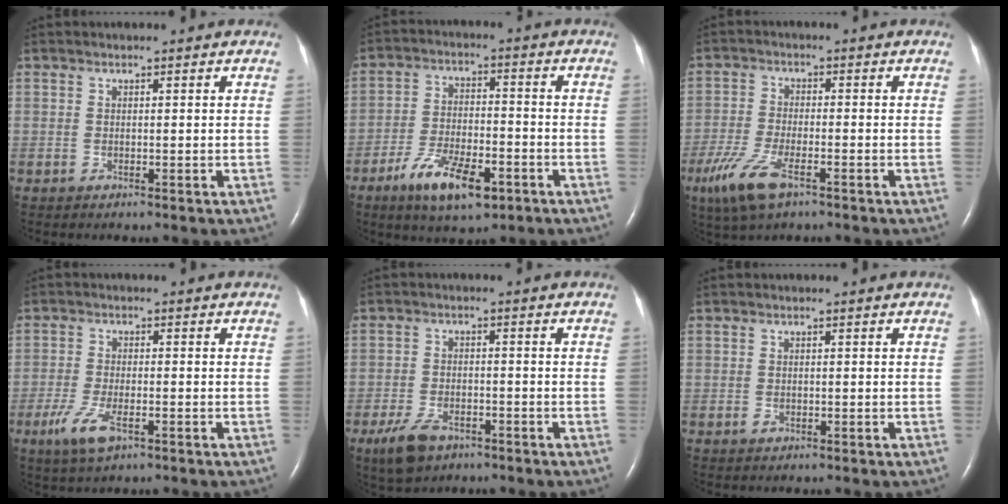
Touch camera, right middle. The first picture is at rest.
{"total": 10.2, "force": [-5.7, 3.6, 7.6], "torque": [-0.140, -0.007, -0.095]}
{"total": 7.8, "force": [-4.4, 2.1, 6.1], "torque": [-0.139, -0.019, -0.080]}
{"total": 5.4, "force": [-2.8, 1.6, 4.4], "torque": [-0.099, -0.011, -0.049]}
{"total": 5.7, "force": [-3.6, 2.9, 3.3], "torque": [-0.075, -0.005, -0.059]}
{"total": 0.7, "force": [-0.3, 0.4, 0.4], "torque": [-0.010, 0.000, -0.003]}